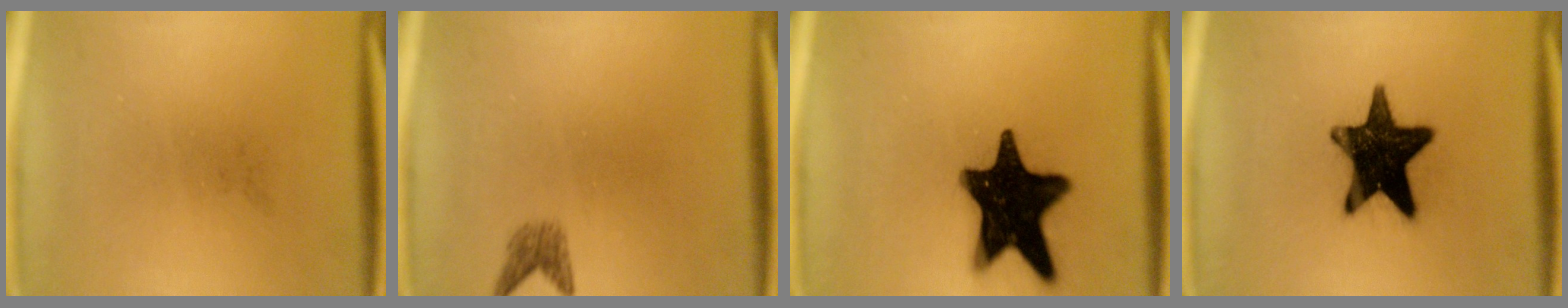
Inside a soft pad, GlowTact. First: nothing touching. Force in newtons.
{"total": 1.8}
{"total": 19.7}
{"total": 16.4}